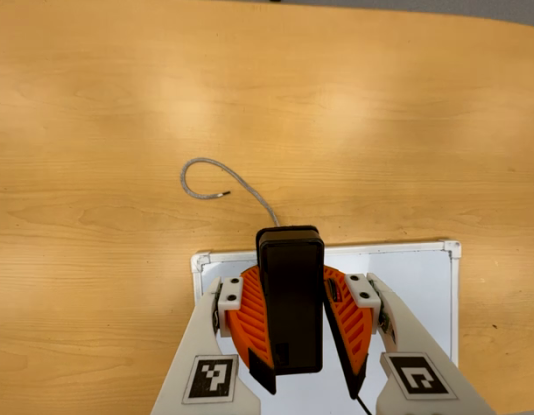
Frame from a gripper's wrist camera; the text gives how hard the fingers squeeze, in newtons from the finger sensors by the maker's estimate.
{"total": 11.0, "left": 10.3, "right": 11.7}